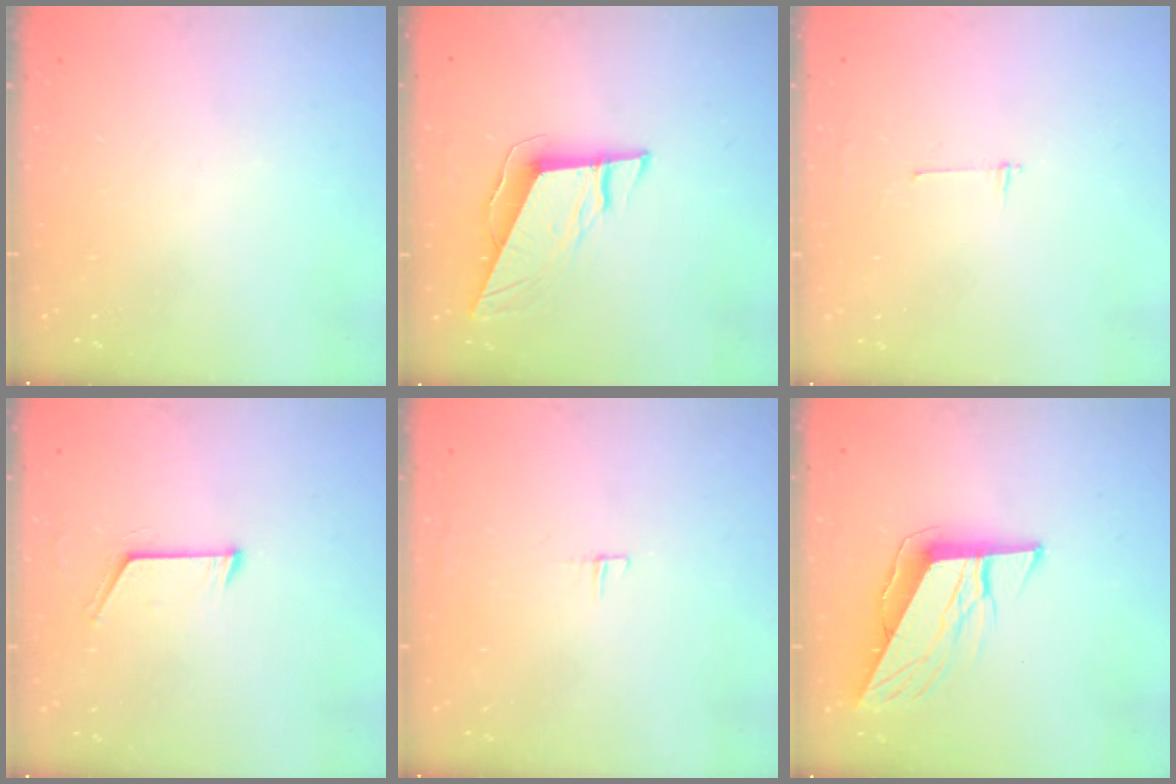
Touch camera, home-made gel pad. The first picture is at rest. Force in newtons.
{"total": 9.6, "press": 9.5, "slide": 1.0}
{"total": 2.7, "press": 2.7, "slide": 0.3}
{"total": 6.9, "press": 6.9, "slide": 0.7}
{"total": 3.1, "press": 3.1, "slide": 0.2}
{"total": 10.2, "press": 10.2, "slide": 0.6}